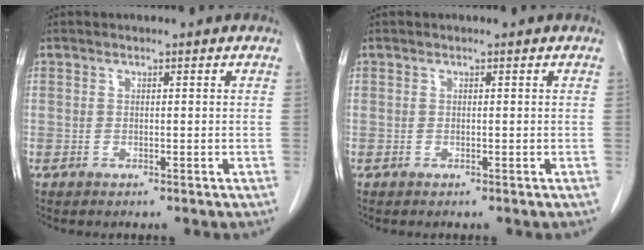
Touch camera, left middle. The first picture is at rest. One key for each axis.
{"total": 0.0}